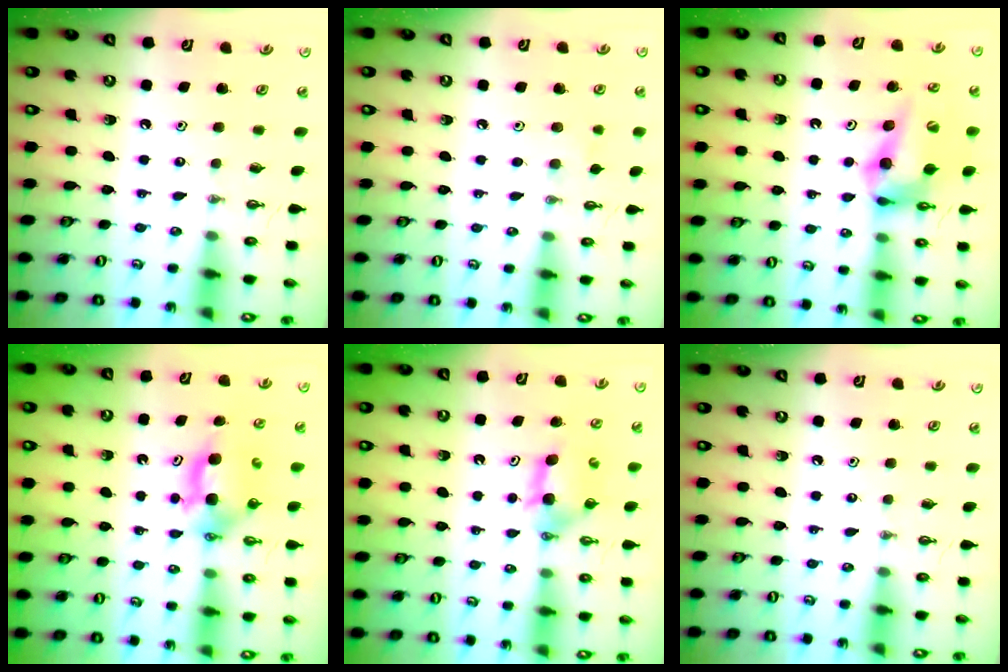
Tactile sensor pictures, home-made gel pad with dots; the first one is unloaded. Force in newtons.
{"total": 4.8, "press": 4.8, "slide": 0.8}
{"total": 13.3, "press": 13.2, "slide": 1.5}
{"total": 6.4, "press": 6.1, "slide": 2.1}
{"total": 4.4, "press": 4.3, "slide": 1.1}
{"total": 0.0}